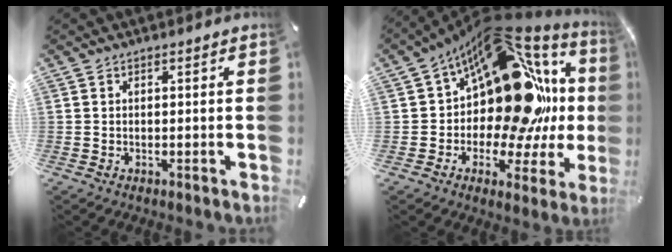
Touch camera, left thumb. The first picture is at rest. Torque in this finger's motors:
{"motor_torque": [1.71, 2.47, 1.81, -0.95, 0.34]}